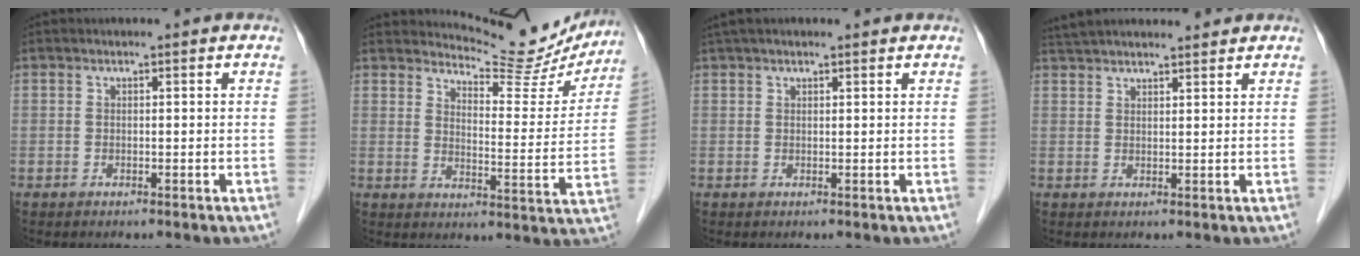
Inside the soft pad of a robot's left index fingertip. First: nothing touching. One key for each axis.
{"total": 13.1, "fx": 12.8, "fy": 2.2, "fz": 1.6, "tx": -0.017, "ty": -0.049, "tz": 0.152}
{"total": 3.9, "fx": 3.1, "fy": 0.9, "fz": 2.1, "tx": -0.034, "ty": 0.039, "tz": 0.052}
{"total": 11.3, "fx": 10.4, "fy": 1.8, "fz": 4.2, "tx": -0.068, "ty": 0.040, "tz": 0.162}